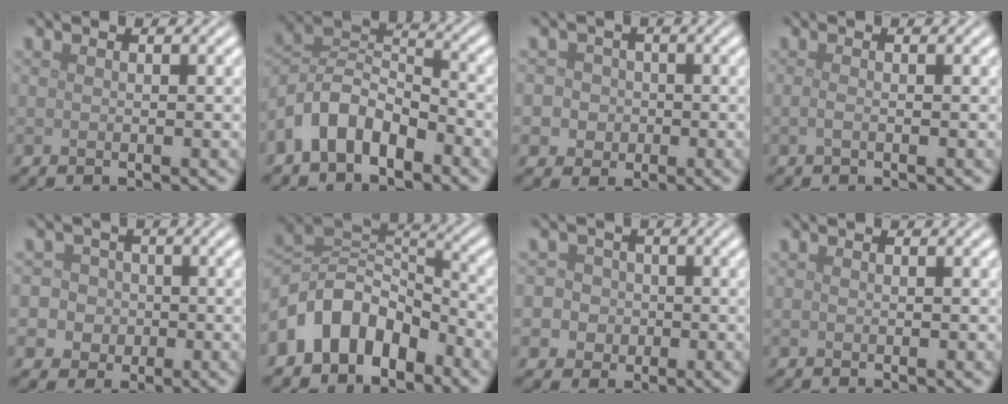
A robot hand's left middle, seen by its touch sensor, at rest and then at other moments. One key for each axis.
{"total": 6.3, "fx": -3.5, "fy": 3.7, "fz": 3.8, "tx": -0.068, "ty": 0.011, "tz": -0.078}
{"total": 5.0, "fx": -0.8, "fy": 4.7, "fz": 1.2, "tx": -0.004, "ty": 0.018, "tz": -0.039}
{"total": 0.8, "fx": -0.3, "fy": 0.3, "fz": 0.7, "tx": -0.016, "ty": 0.000, "tz": -0.008}
{"total": 6.8, "fx": -1.1, "fy": 6.5, "fz": 1.6, "tx": -0.026, "ty": 0.013, "tz": -0.048}
{"total": 7.8, "fx": -4.1, "fy": 5.2, "fz": 4.2, "tx": -0.058, "ty": 0.008, "tz": -0.089}
{"total": 6.2, "fx": -1.1, "fy": 5.9, "fz": 1.5, "tx": -0.018, "ty": 0.015, "tz": -0.047}
{"total": 0.0}